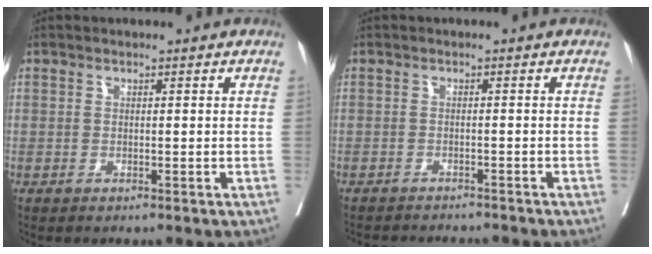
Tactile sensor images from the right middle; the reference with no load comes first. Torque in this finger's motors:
{"motor_torque": [0.61, -0.73, 0.06, 0.06]}